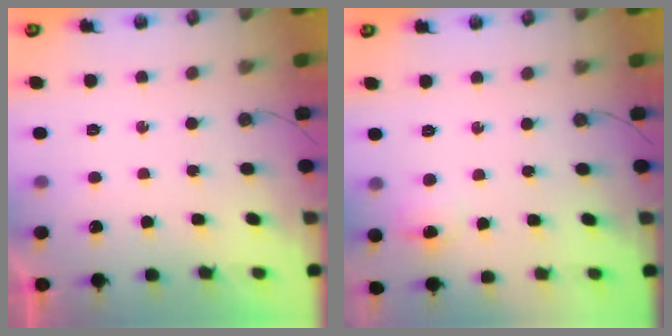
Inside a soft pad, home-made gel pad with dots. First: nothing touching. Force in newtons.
{"total": 5.7, "press": 4.1, "slide": 4.0}